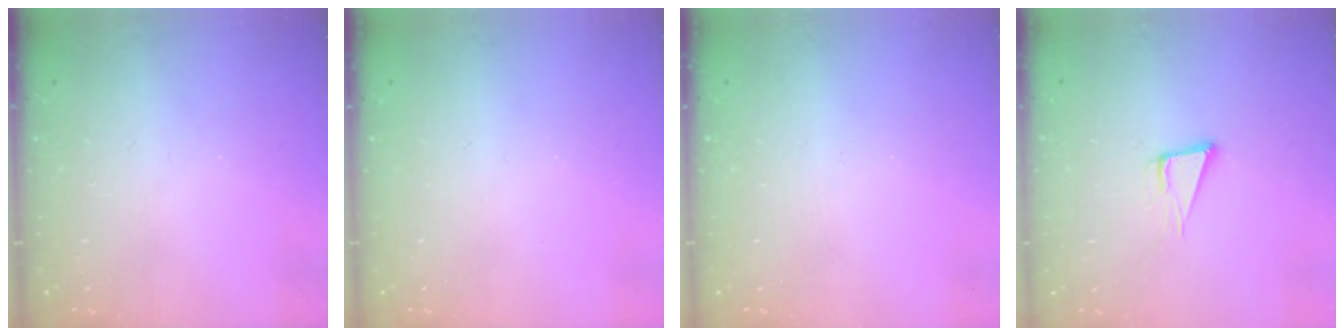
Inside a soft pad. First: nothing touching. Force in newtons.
{"total": 0.0}
{"total": 0.0}
{"total": 3.8, "press": 1.9, "slide": 3.3}